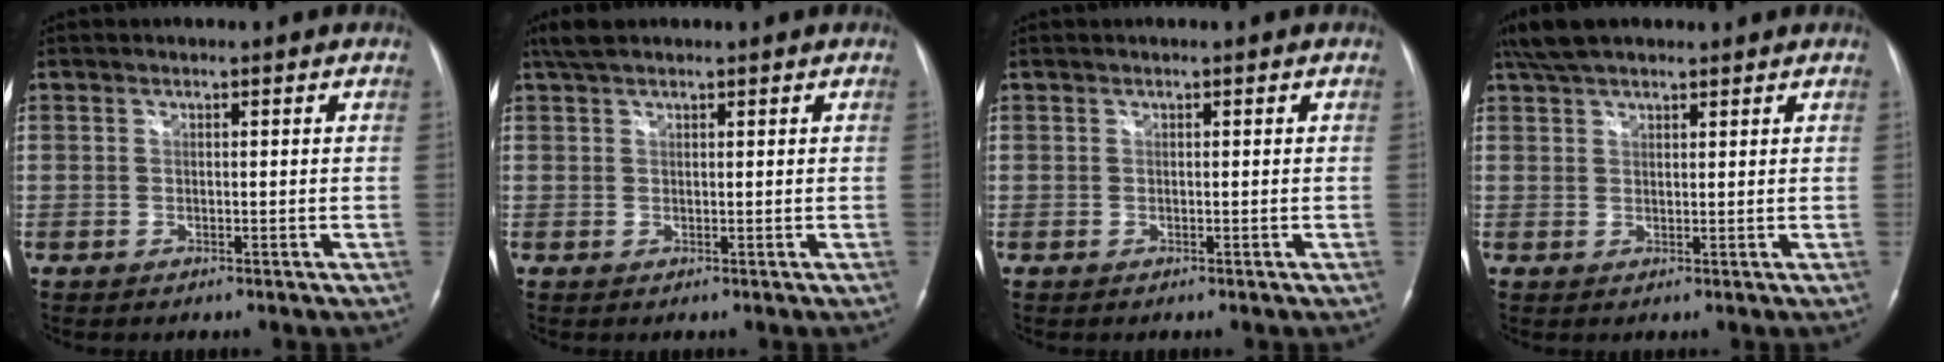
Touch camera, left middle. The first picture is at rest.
{"total": 3.0, "force": [2.3, 1.2, 1.5], "torque": [-0.029, 0.021, 0.044]}
{"total": 0.0}
{"total": 6.0, "force": [4.8, 2.3, 2.7], "torque": [-0.053, 0.030, 0.090]}